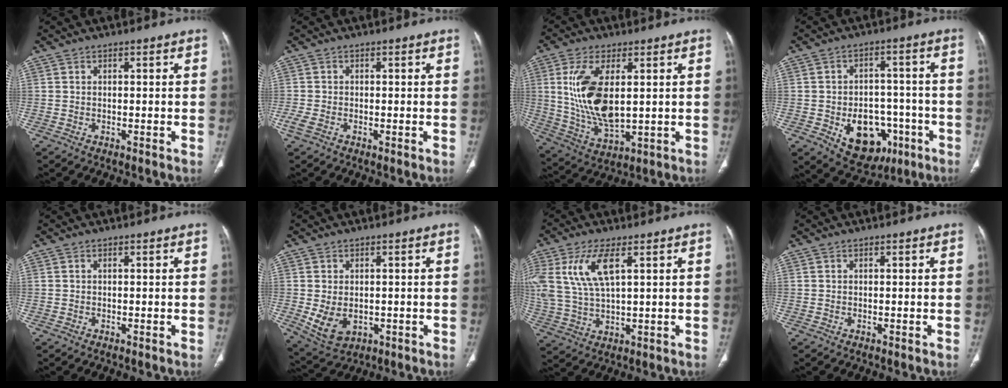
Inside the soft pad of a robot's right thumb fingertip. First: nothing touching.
{"total": 2.1, "force": [-0.7, 1.1, 1.6], "torque": [-0.044, -0.004, -0.019]}
{"total": 14.7, "force": [2.6, 6.8, 12.8], "torque": [-0.259, -0.021, 0.064]}
{"total": 14.1, "force": [-5.1, 10.0, 8.5], "torque": [-0.082, 0.029, -0.059]}
{"total": 0.0}
{"total": 6.8, "force": [-0.7, 4.8, 4.7], "torque": [-0.081, -0.007, 0.005]}
{"total": 12.5, "force": [4.6, 5.2, 10.5], "torque": [-0.242, -0.006, 0.099]}
{"total": 0.0}